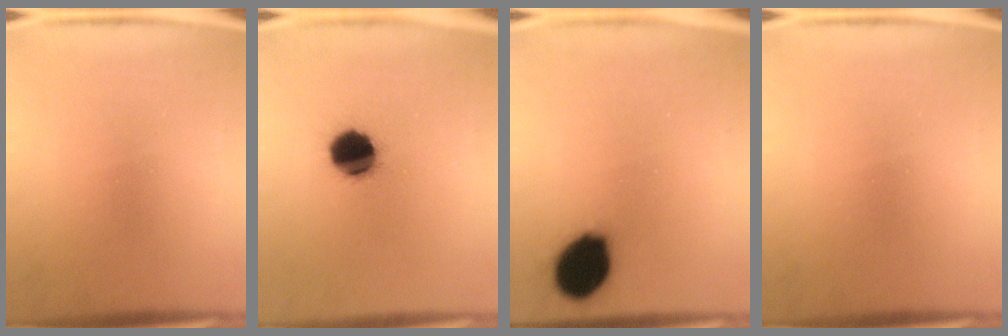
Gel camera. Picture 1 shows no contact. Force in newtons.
{"total": 10.8}
{"total": 13.0}
{"total": 0.0}